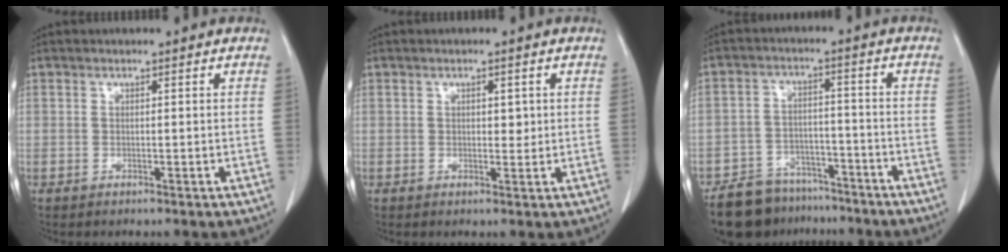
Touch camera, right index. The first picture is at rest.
{"total": 2.0, "force": [0.5, 1.1, 1.6], "torque": [-0.019, -0.001, 0.006]}
{"total": 10.6, "force": [-8.8, 5.4, 2.4], "torque": [-0.035, 0.017, -0.141]}